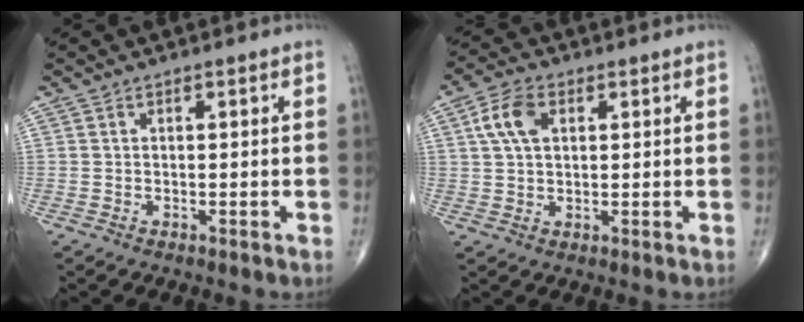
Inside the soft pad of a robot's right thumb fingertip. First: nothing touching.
{"total": 6.5, "force": [2.0, 3.9, 4.7], "torque": [-0.091, 0.007, 0.036]}